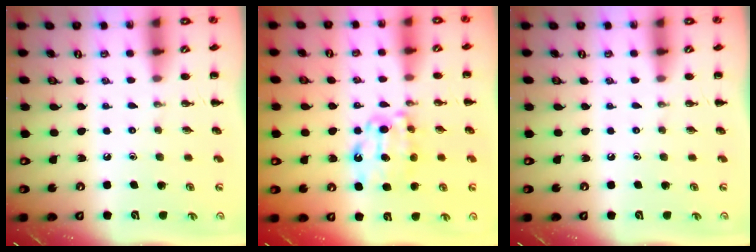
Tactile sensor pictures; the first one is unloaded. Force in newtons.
{"total": 9.7, "press": 9.7, "slide": 0.7}
{"total": 0.0}